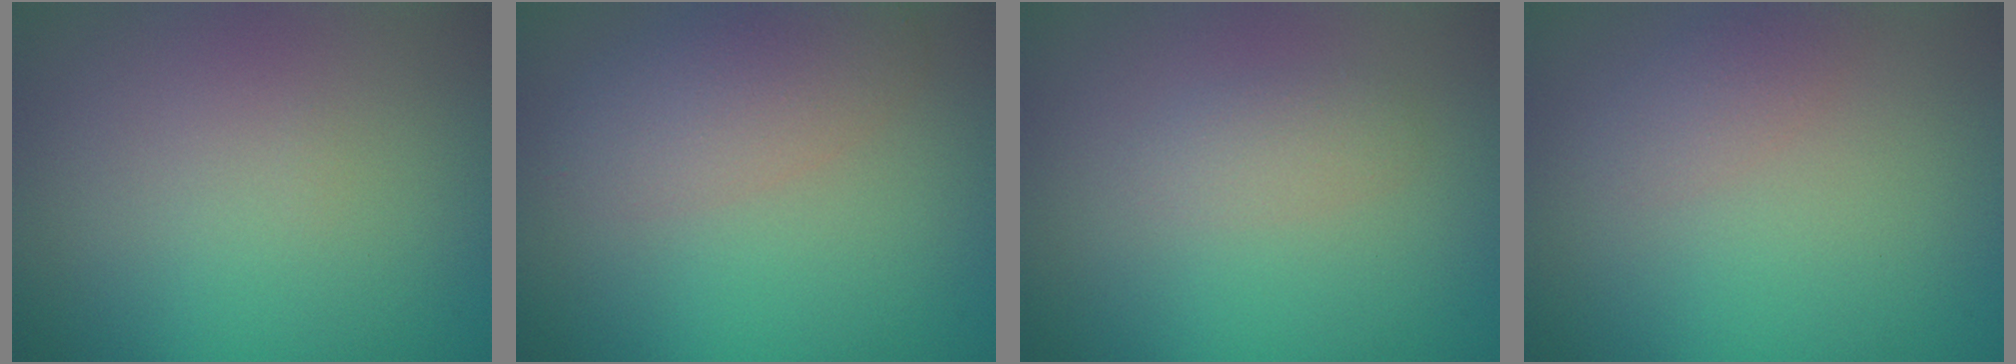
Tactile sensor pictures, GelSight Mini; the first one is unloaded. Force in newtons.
{"total": 3.4, "press": 3.4, "slide": 0.3}
{"total": 1.4, "press": 1.4, "slide": 0.1}
{"total": 1.4, "press": 1.4, "slide": 0.1}